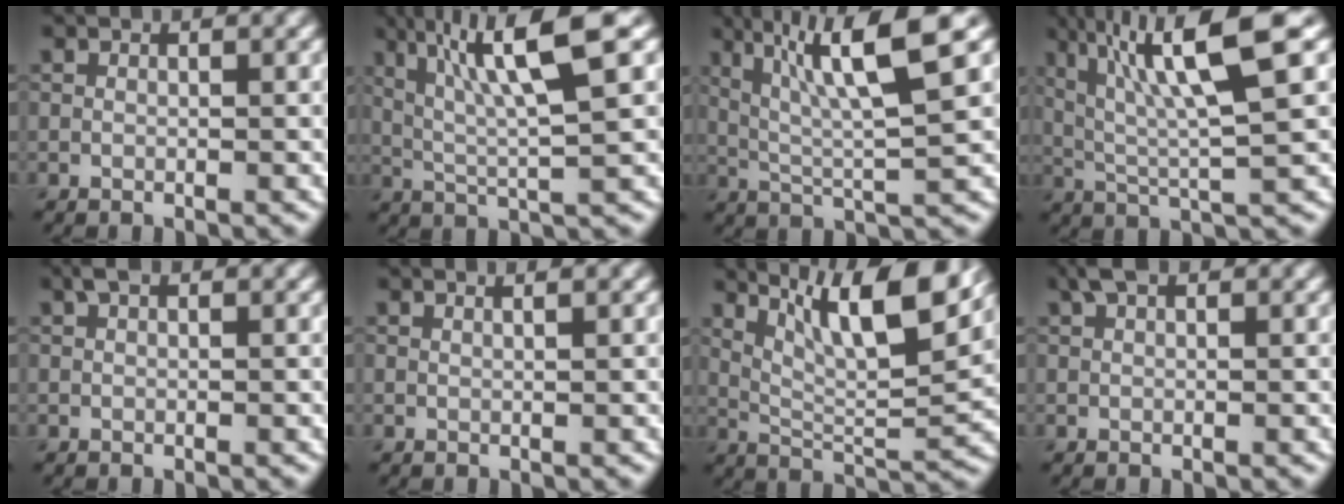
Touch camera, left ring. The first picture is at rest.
{"total": 8.6, "force": [3.3, 1.2, 7.8], "torque": [-0.130, 0.013, 0.060]}
{"total": 9.1, "force": [3.6, 1.4, 8.2], "torque": [-0.134, 0.011, 0.067]}
{"total": 9.8, "force": [3.7, 1.6, 9.0], "torque": [-0.139, 0.012, 0.065]}
{"total": 0.9, "force": [0.5, 0.4, 0.7], "torque": [-0.014, 0.007, 0.010]}
{"total": 1.8, "force": [1.1, 0.8, 1.2], "torque": [-0.001, 0.001, -0.006]}
{"total": 9.9, "force": [5.8, 2.3, 7.7], "torque": [-0.119, 0.005, 0.097]}
{"total": 1.5, "force": [1.0, 0.6, 0.9], "torque": [-0.019, 0.007, 0.019]}